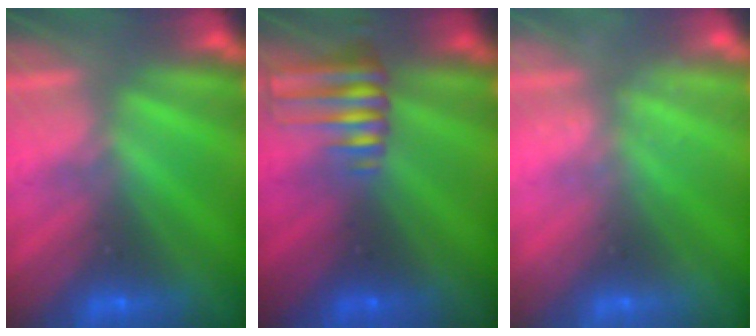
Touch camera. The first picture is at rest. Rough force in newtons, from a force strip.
{"total": 8.4}
{"total": 2.2}